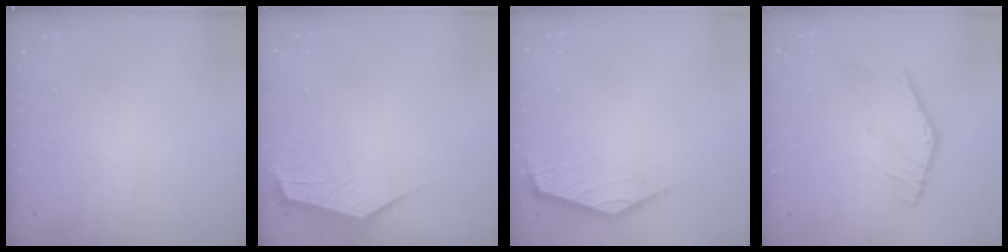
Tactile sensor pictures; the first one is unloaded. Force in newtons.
{"total": 2.8, "press": 2.8, "slide": 0.4}
{"total": 2.6, "press": 2.5, "slide": 0.6}
{"total": 1.5, "press": 1.2, "slide": 0.9}